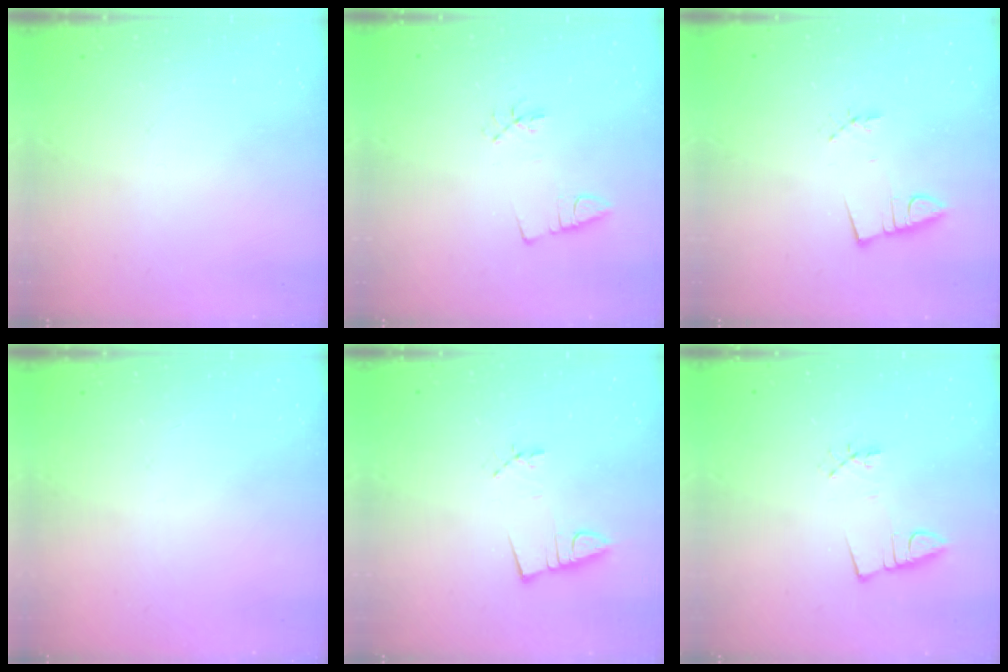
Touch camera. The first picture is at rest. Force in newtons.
{"total": 2.6, "press": 2.3, "slide": 1.3}
{"total": 2.9, "press": 1.5, "slide": 2.5}
{"total": 0.0}
{"total": 3.1, "press": 1.8, "slide": 2.6}
{"total": 2.9, "press": 1.5, "slide": 2.5}